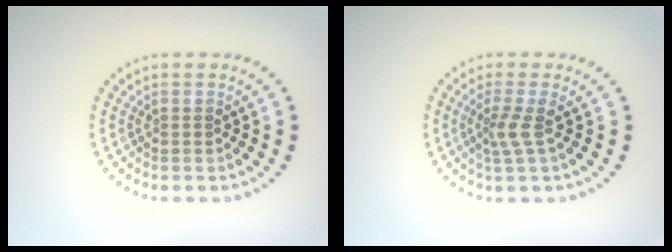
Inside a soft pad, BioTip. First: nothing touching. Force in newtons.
{"total": 1.9, "press": 1.3, "slide": 1.4}